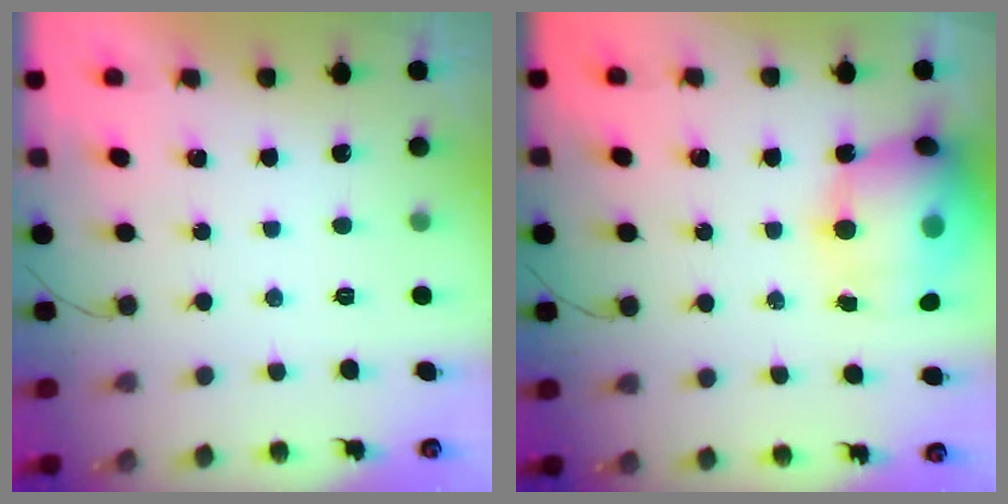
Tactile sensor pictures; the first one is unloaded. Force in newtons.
{"total": 19.3, "press": 18.8, "slide": 4.3}